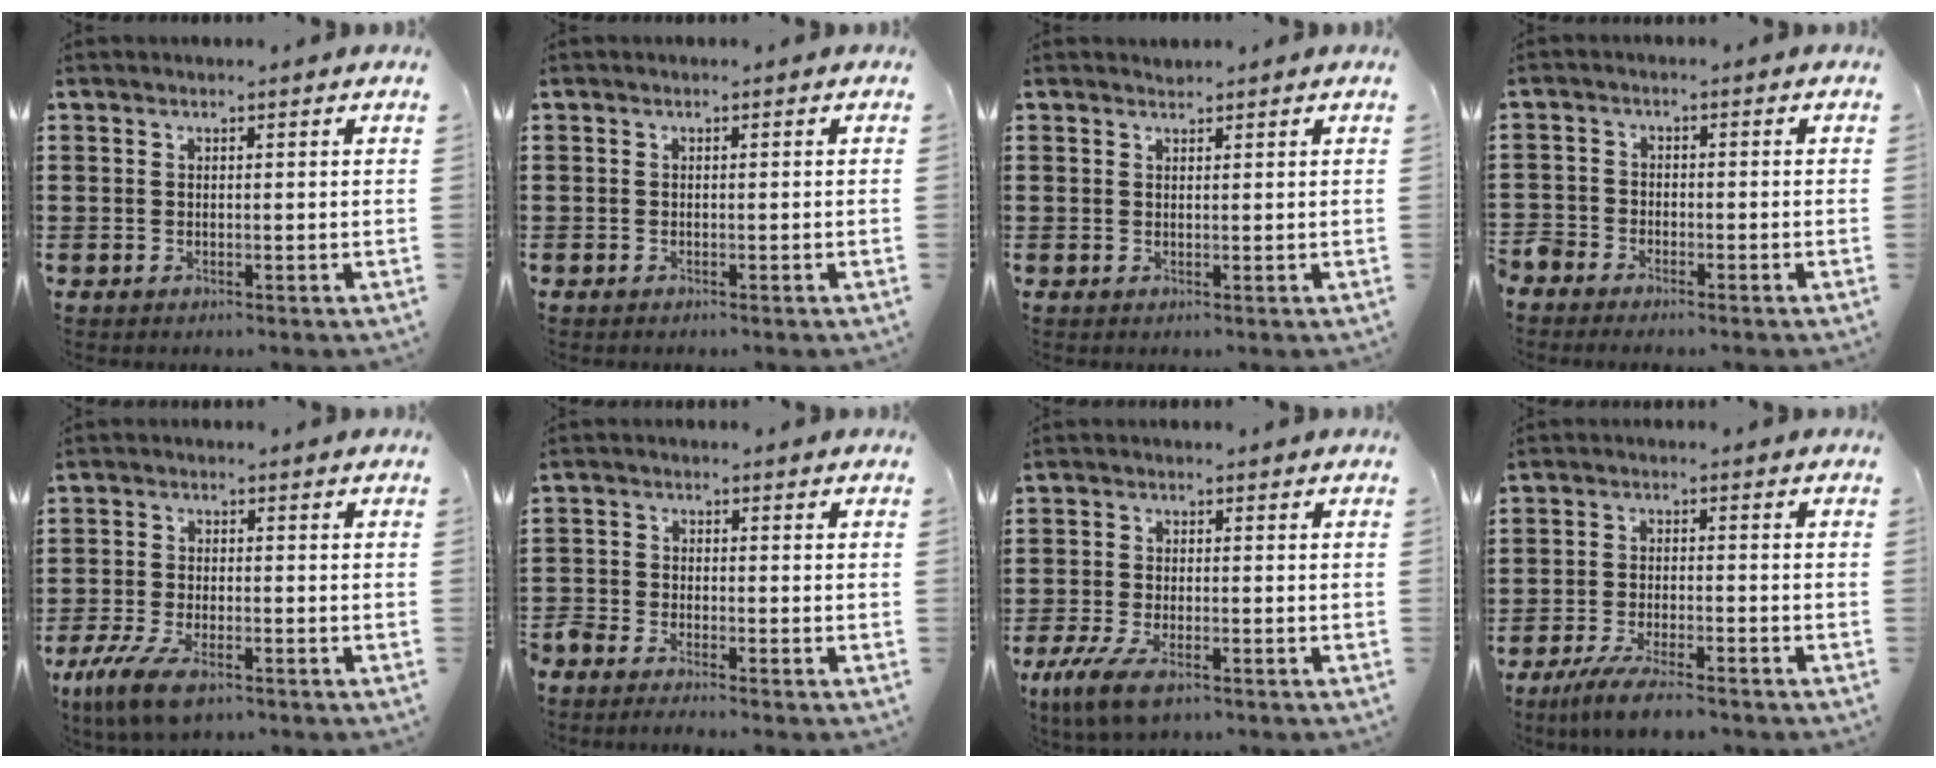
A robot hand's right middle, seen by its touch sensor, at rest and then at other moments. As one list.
[{"total": 0.0}, {"total": 0.7, "force": [0.7, 0.1, -0.1], "torque": [0.002, 0.000, 0.014]}, {"total": 2.5, "force": [-2.4, 0.8, -0.1], "torque": [-0.019, -0.003, -0.058]}, {"total": 6.2, "force": [-4.2, 2.0, 4.2], "torque": [-0.102, -0.009, -0.081]}, {"total": 2.6, "force": [-2.6, 0.3, 0.1], "torque": [-0.014, 0.000, -0.058]}, {"total": 5.3, "force": [-3.5, 1.7, 3.5], "torque": [-0.085, -0.009, -0.069]}, {"total": 5.1, "force": [-4.4, 0.4, 2.6], "torque": [-0.062, -0.011, -0.086]}]